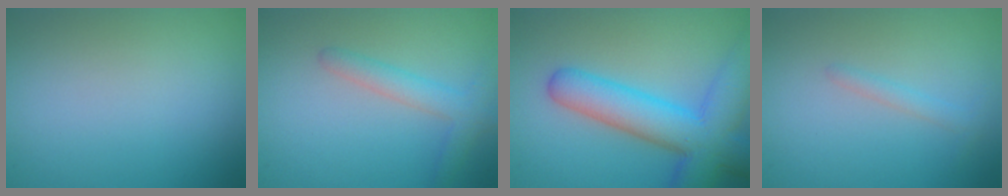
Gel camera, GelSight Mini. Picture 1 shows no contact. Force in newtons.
{"total": 2.1, "press": 2.1, "slide": 0.2}
{"total": 9.0, "press": 9.0, "slide": 0.3}
{"total": 1.1, "press": 1.1, "slide": 0.1}